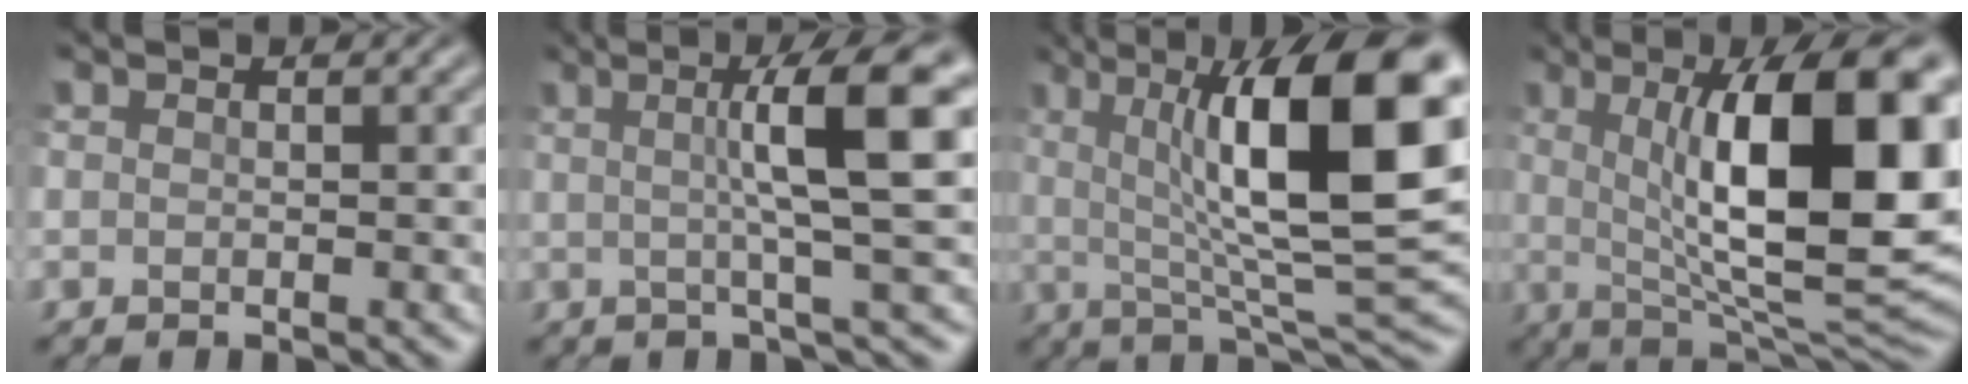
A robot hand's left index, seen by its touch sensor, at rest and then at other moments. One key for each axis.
{"total": 8.4, "fx": 1.6, "fy": 1.3, "fz": 8.1, "tx": -0.105, "ty": 0.016, "tz": 0.022}
{"total": 15.3, "fx": 2.9, "fy": 4.6, "fz": 14.2, "tx": -0.204, "ty": 0.005, "tz": 0.036}
{"total": 15.6, "fx": 2.2, "fy": 5.2, "fz": 14.6, "tx": -0.197, "ty": 0.002, "tz": 0.027}